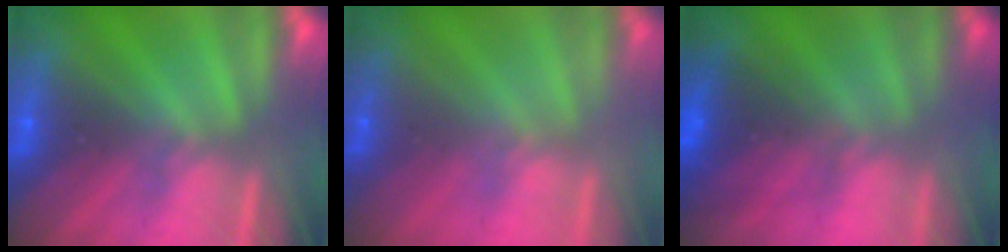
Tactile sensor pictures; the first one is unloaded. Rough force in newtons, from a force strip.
{"total": 2.3}
{"total": 2.3}